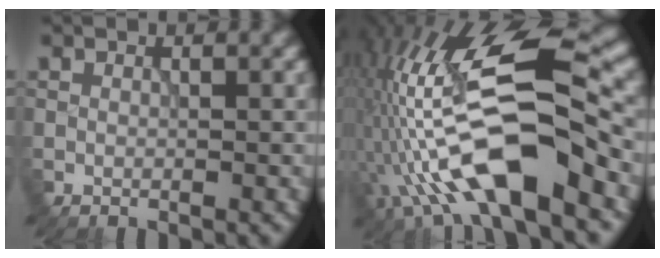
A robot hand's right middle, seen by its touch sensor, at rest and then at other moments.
{"total": 13.1, "force": [-3.8, 4.0, 11.8], "torque": [-0.211, 0.025, -0.071]}